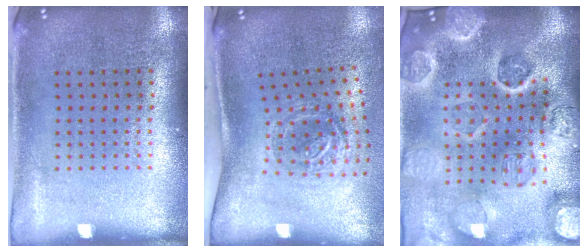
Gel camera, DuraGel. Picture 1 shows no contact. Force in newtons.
{"total": 1.9, "press": 1.2, "slide": 1.5}
{"total": 5.0, "press": 4.4, "slide": 2.4}